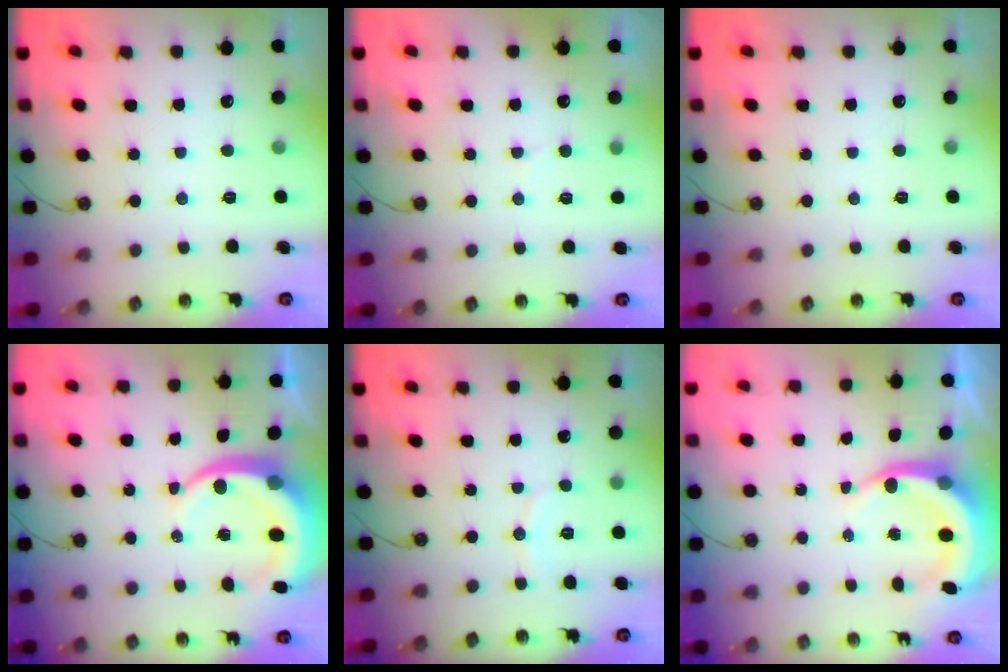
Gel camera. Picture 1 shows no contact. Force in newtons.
{"total": 4.9, "press": 4.8, "slide": 1.3}
{"total": 0.0}
{"total": 8.9, "press": 8.8, "slide": 1.0}
{"total": 5.0, "press": 5.0, "slide": 0.2}
{"total": 8.1, "press": 7.9, "slide": 1.8}